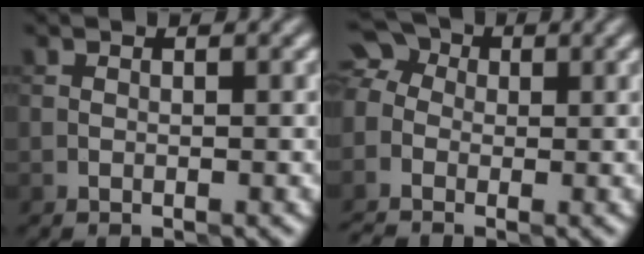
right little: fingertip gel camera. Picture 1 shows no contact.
{"total": 6.4, "force": [-1.7, 5.2, 3.3], "torque": [-0.075, 0.013, -0.045]}